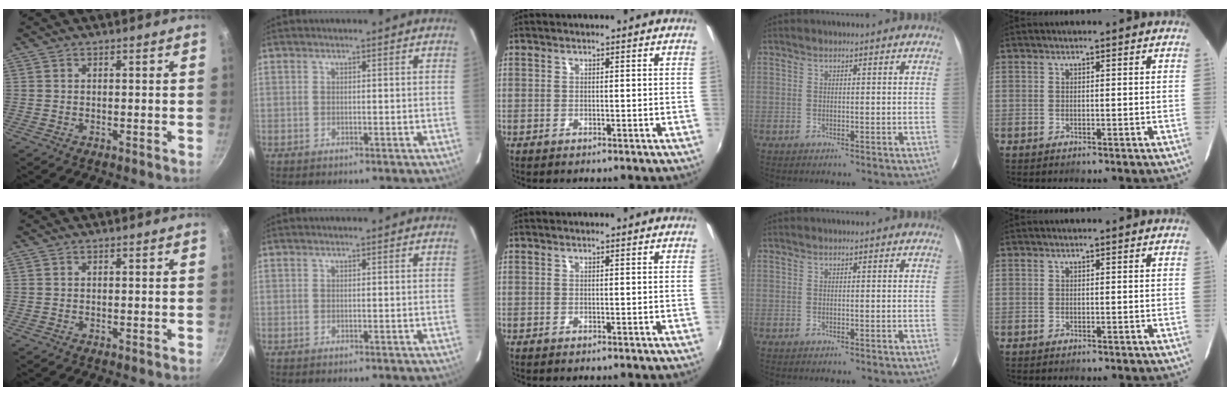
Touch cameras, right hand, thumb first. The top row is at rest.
{}